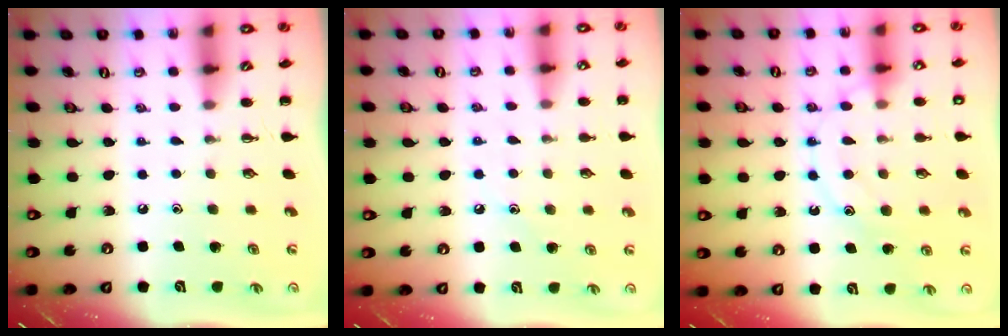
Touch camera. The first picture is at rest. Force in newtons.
{"total": 5.9, "press": 5.7, "slide": 1.6}
{"total": 12.8, "press": 12.8, "slide": 0.7}